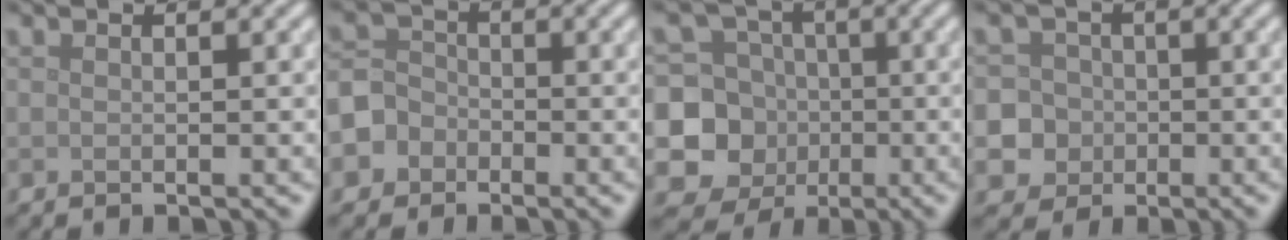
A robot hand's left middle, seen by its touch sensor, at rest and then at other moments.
{"total": 4.8, "force": [-2.6, 3.9, 0.9], "torque": [-0.004, 0.000, -0.060]}
{"total": 8.9, "force": [-1.8, 8.3, 2.8], "torque": [-0.049, -0.005, -0.056]}
{"total": 7.6, "force": [-1.9, 7.2, 1.6], "torque": [-0.028, 0.002, -0.064]}